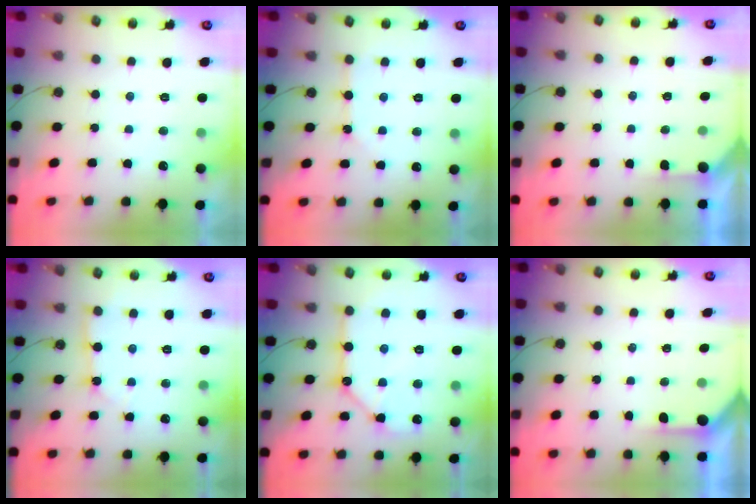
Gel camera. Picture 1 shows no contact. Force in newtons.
{"total": 2.4, "press": 2.4, "slide": 0.2}
{"total": 2.0, "press": 2.0, "slide": 0.2}
{"total": 3.0, "press": 2.9, "slide": 0.3}
{"total": 11.0, "press": 11.0, "slide": 1.2}
{"total": 2.5, "press": 2.5, "slide": 0.3}